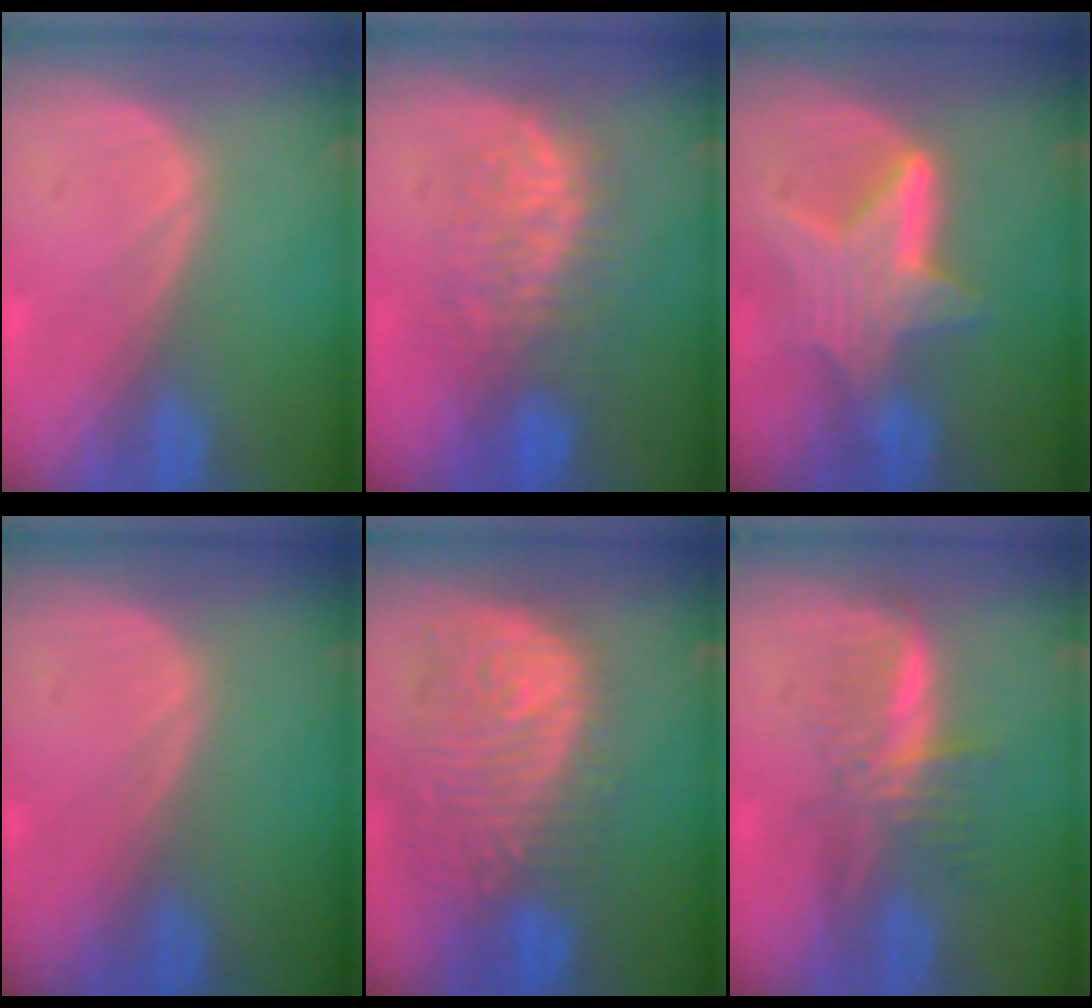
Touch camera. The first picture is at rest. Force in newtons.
{"total": 7.9, "press": 7.5, "slide": 2.3}
{"total": 6.4, "press": 6.4, "slide": 0.6}
{"total": 0.0}
{"total": 12.1, "press": 10.8, "slide": 5.5}
{"total": 5.8, "press": 5.3, "slide": 2.3}